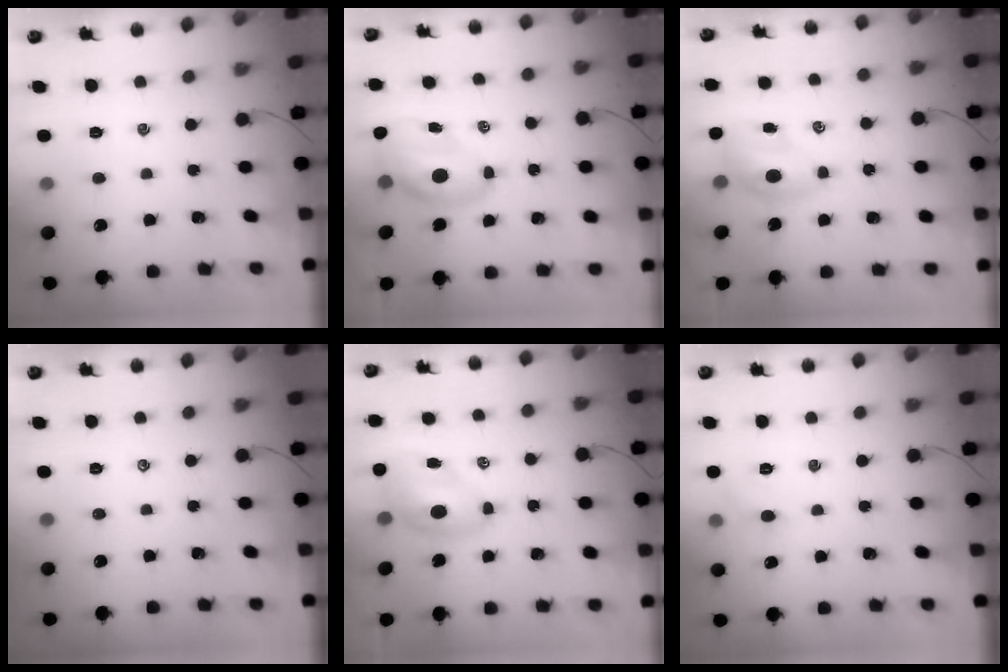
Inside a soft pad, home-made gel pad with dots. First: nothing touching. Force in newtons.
{"total": 7.6, "press": 7.3, "slide": 2.1}
{"total": 5.7, "press": 5.6, "slide": 0.9}
{"total": 0.0}
{"total": 7.1, "press": 6.9, "slide": 1.6}
{"total": 5.1, "press": 4.8, "slide": 1.7}